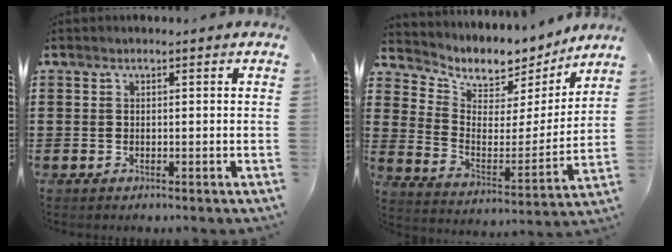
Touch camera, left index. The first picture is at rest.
{"total": 5.7, "force": [5.0, 2.7, 0.3], "torque": [-0.038, -0.045, 0.084]}